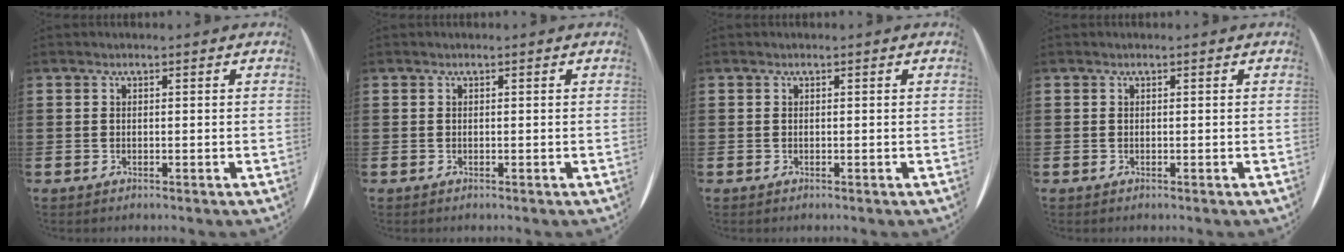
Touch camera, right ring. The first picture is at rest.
{"total": 0.0}
{"total": 0.0}
{"total": 0.0}